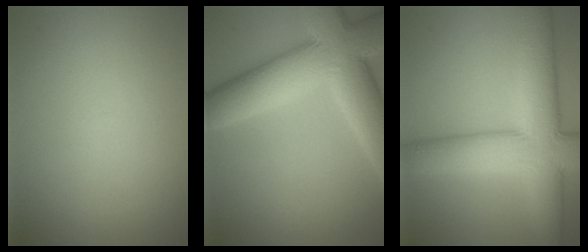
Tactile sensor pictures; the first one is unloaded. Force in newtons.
{"total": 11.6, "press": 11.5, "slide": 1.3}
{"total": 10.3, "press": 10.3, "slide": 0.6}